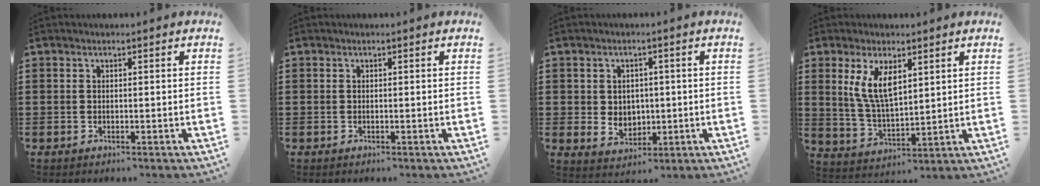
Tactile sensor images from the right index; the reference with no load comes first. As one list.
[{"total": 0.0}, {"total": 3.6, "force": [2.0, 2.9, 0.6], "torque": [-0.018, 0.000, 0.035]}, {"total": 7.0, "force": [3.0, 2.8, 5.6], "torque": [-0.125, 0.001, 0.053]}]